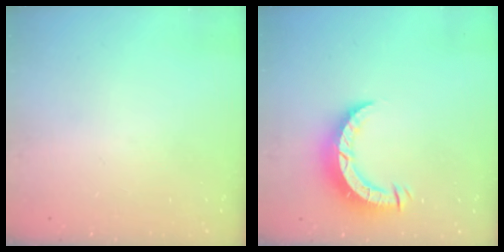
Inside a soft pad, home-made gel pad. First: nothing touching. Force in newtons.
{"total": 7.9, "press": 7.8, "slide": 0.6}